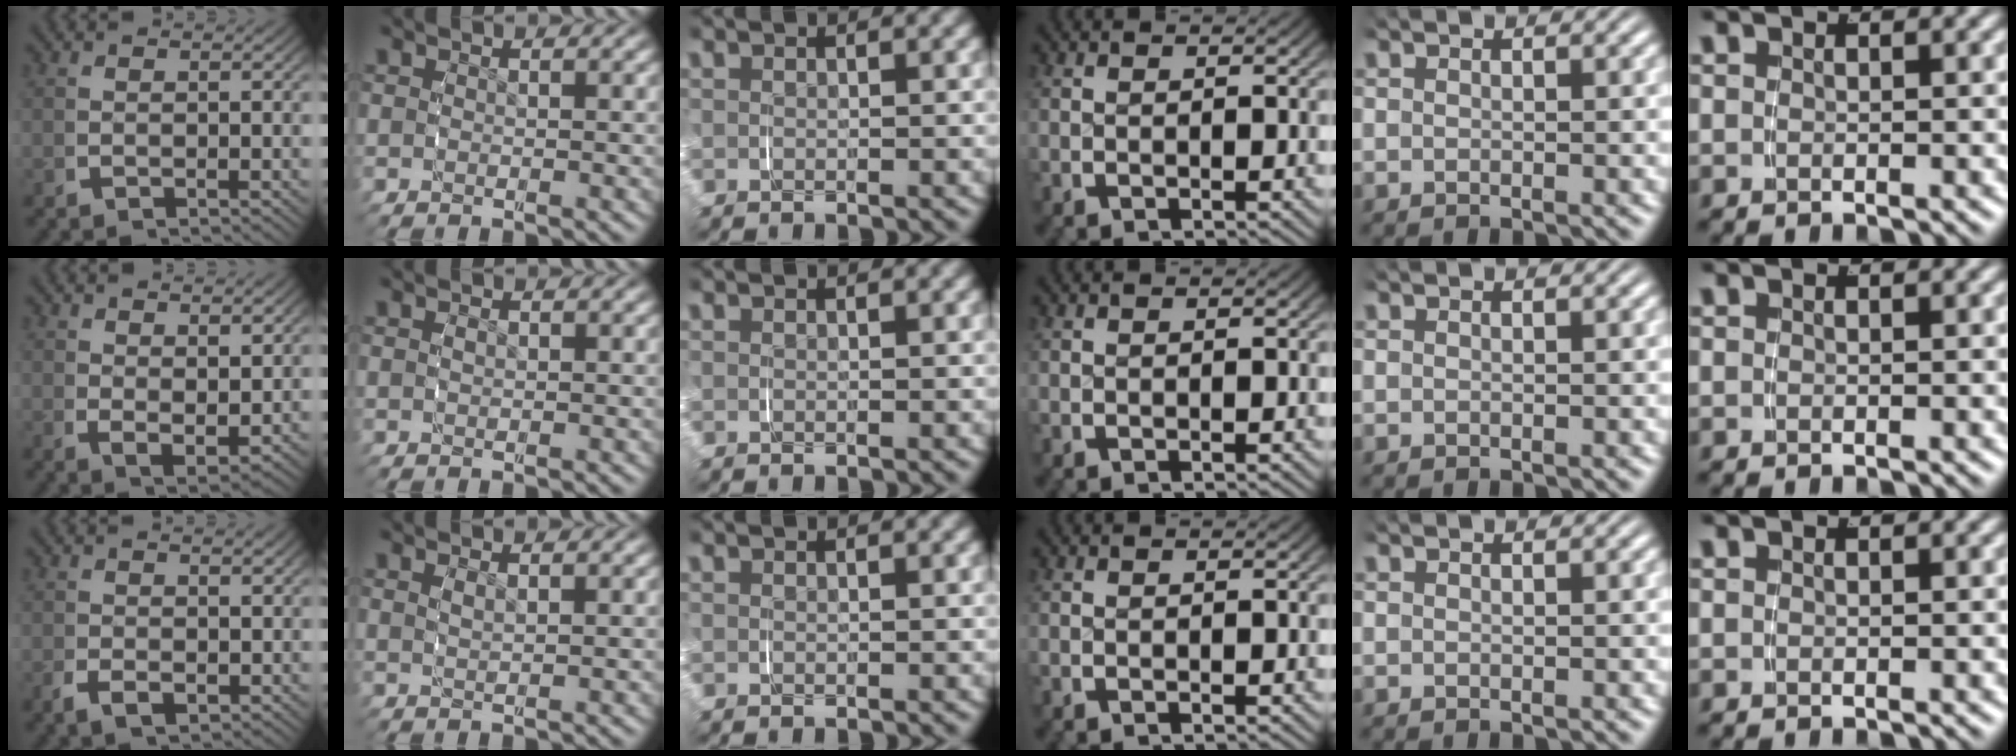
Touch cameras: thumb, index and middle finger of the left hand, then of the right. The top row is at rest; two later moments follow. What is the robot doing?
{"motion": "grasp_and_lifting", "object": "pen bag"}